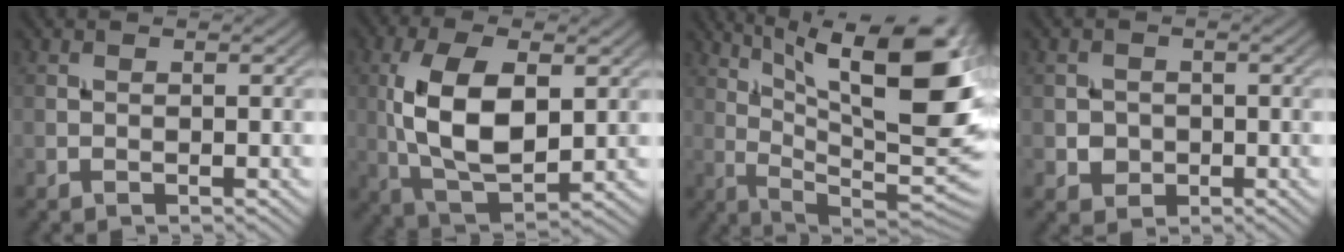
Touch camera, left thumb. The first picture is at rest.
{"total": 11.2, "force": [1.4, 5.5, 9.6], "torque": [-0.208, 0.002, 0.029]}
{"total": 18.2, "force": [7.0, 5.8, 15.7], "torque": [-0.225, 0.014, 0.122]}
{"total": 2.3, "force": [-0.4, 2.1, 0.7], "torque": [-0.013, -0.006, -0.010]}